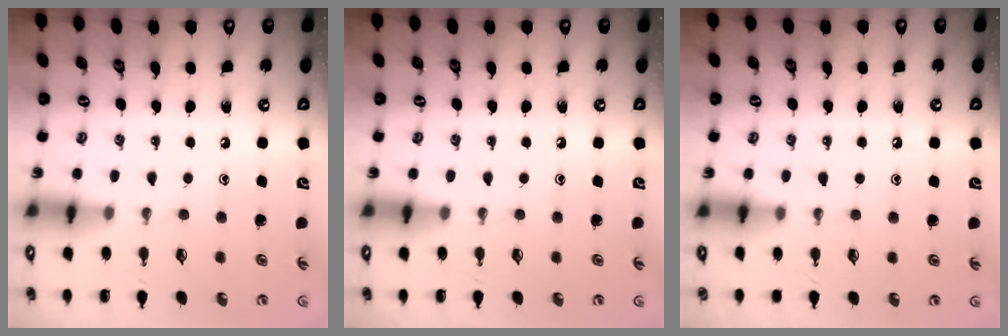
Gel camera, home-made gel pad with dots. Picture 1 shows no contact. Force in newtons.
{"total": 0.0}
{"total": 6.2, "press": 6.1, "slide": 0.9}